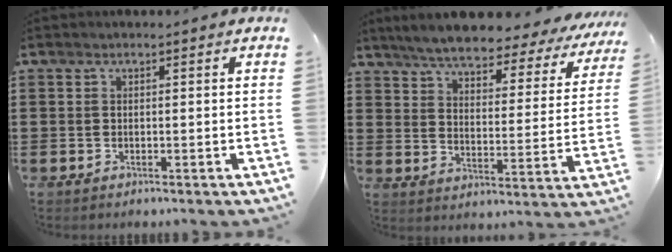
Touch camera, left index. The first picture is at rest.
{"total": 5.9, "force": [5.5, 0.7, 2.1], "torque": [-0.068, -0.035, 0.091]}